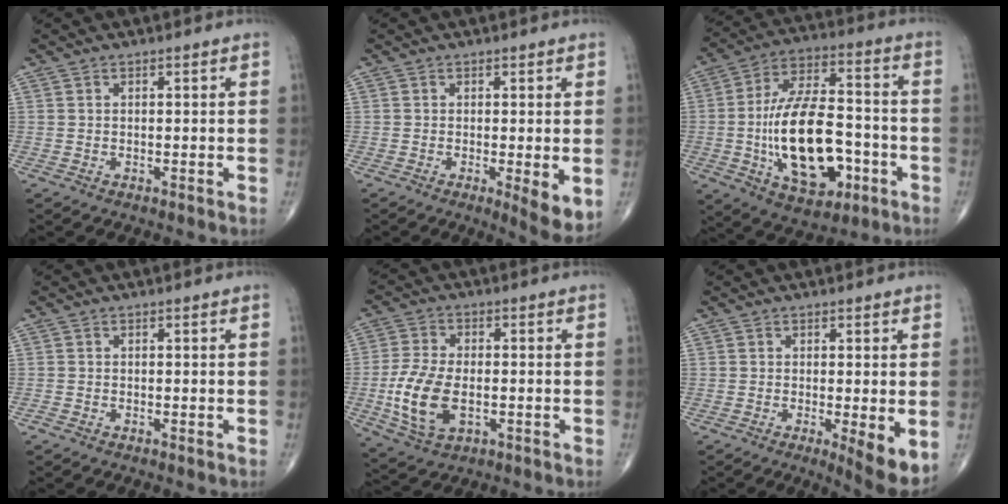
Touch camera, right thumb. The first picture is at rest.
{"total": 5.4, "force": [-0.9, 1.4, 5.1], "torque": [-0.078, -0.017, -0.014]}
{"total": 21.6, "force": [-5.0, 11.3, 17.7], "torque": [-0.291, 0.030, -0.072]}
{"total": 0.5, "force": [-0.4, 0.2, 0.3], "torque": [-0.010, -0.003, -0.012]}
{"total": 11.7, "force": [-2.4, 6.5, 9.4], "torque": [-0.197, 0.001, -0.039]}
{"total": 6.3, "force": [-1.2, 1.5, 6.0], "torque": [-0.090, -0.020, -0.019]}